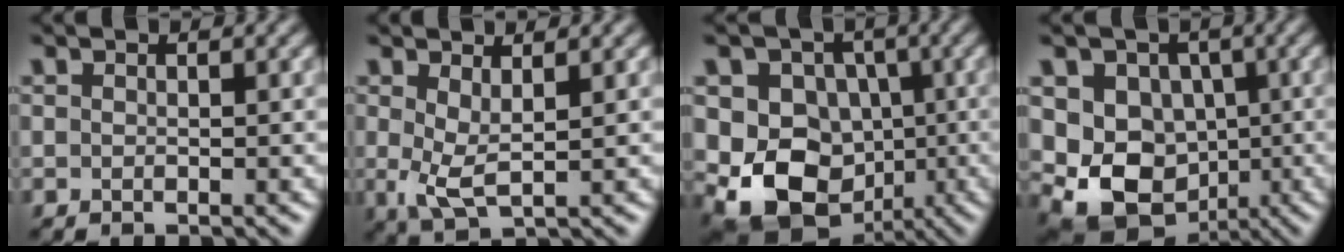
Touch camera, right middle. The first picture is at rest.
{"total": 2.9, "force": [0.7, 1.0, 2.6], "torque": [-0.059, -0.008, 0.016]}
{"total": 9.7, "force": [-1.4, 8.0, 5.2], "torque": [-0.076, -0.012, -0.039]}
{"total": 8.6, "force": [-0.3, 7.2, 4.7], "torque": [-0.065, -0.019, -0.011]}